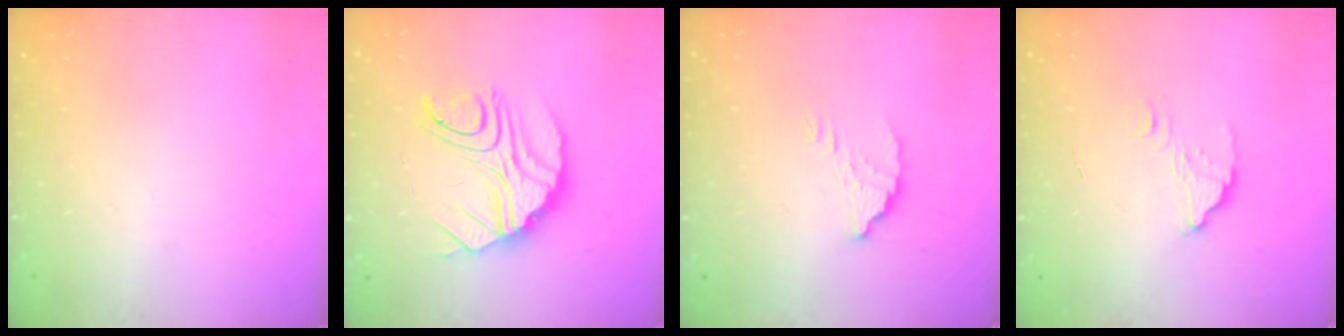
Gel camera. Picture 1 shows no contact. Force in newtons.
{"total": 13.7, "press": 13.7, "slide": 1.1}
{"total": 3.9, "press": 3.9, "slide": 0.3}
{"total": 3.3, "press": 3.3, "slide": 0.2}